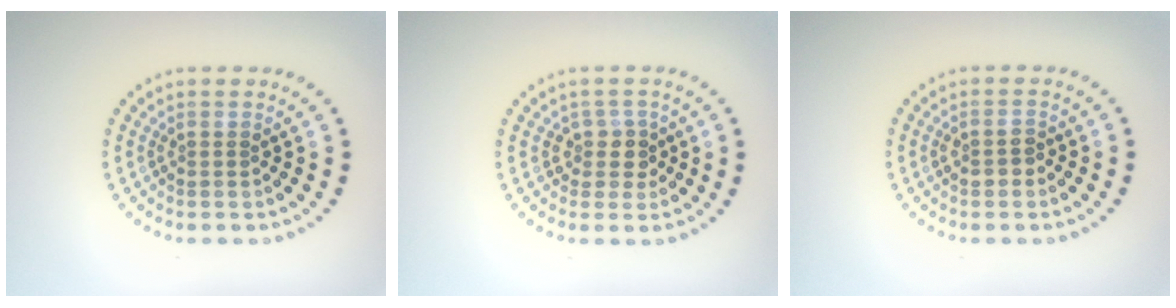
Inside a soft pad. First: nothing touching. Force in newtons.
{"total": 2.0, "press": 1.6, "slide": 1.3}
{"total": 1.4, "press": 1.4, "slide": 0.3}